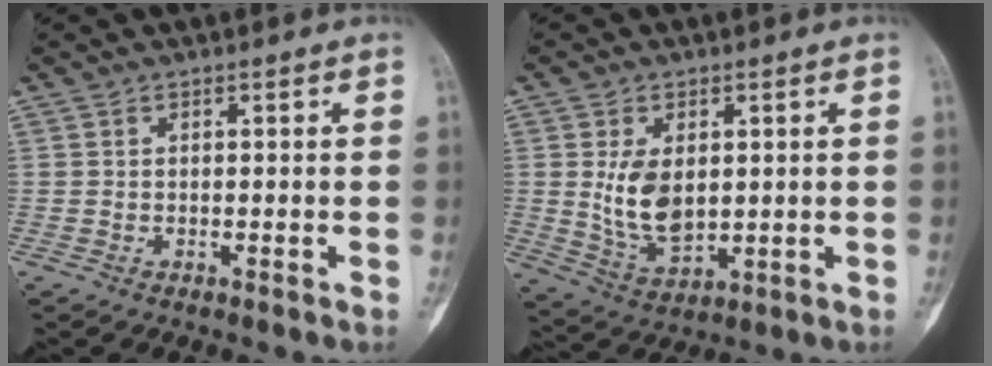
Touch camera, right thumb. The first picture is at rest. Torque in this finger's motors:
{"motor_torque": [1.36, 1.33, 1.15, -1.07, 0.24]}